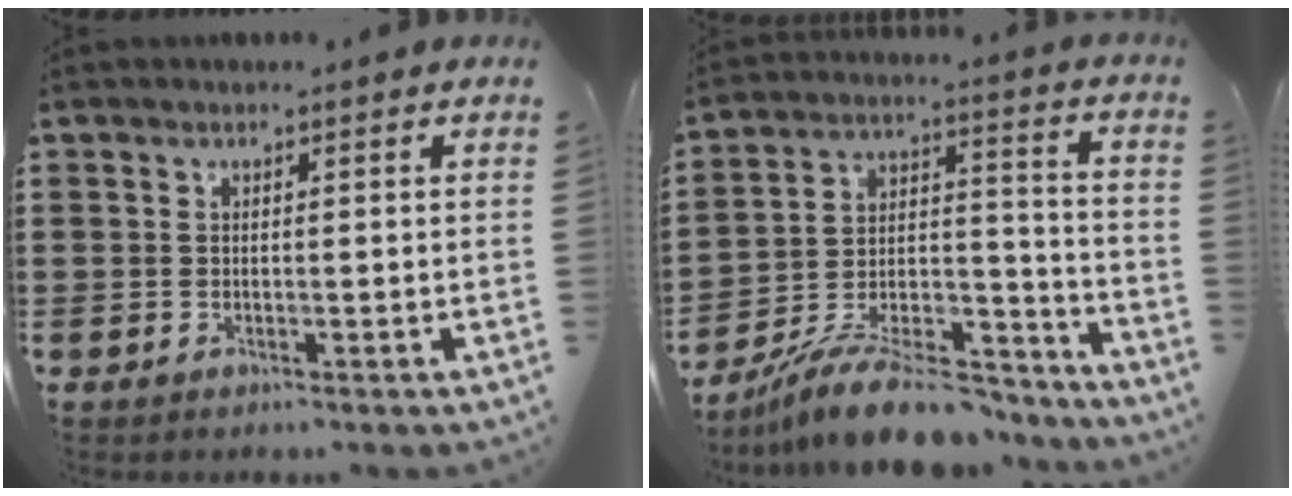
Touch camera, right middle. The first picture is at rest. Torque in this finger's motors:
{"motor_torque": [1.08, -1.05, 0.63, 0.21]}